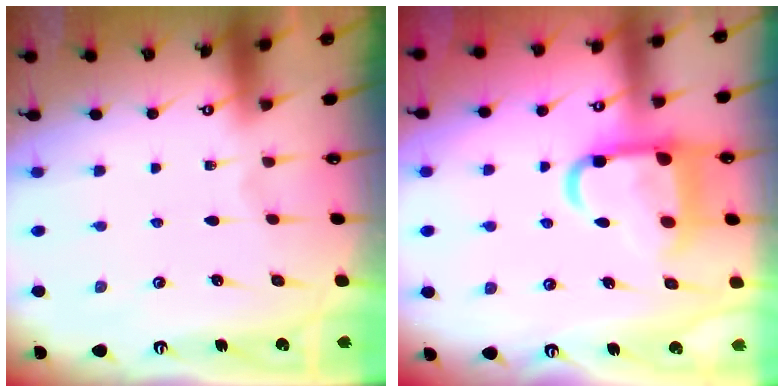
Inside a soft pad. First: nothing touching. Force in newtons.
{"total": 14.1, "press": 14.0, "slide": 1.7}